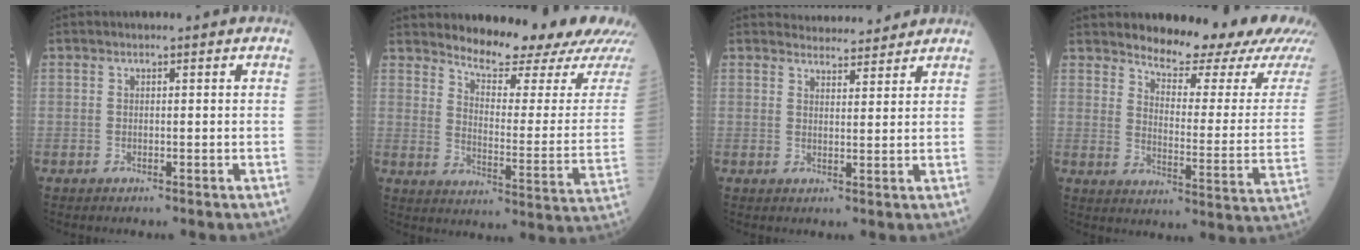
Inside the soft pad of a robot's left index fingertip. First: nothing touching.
{"total": 17.4, "force": [16.0, 1.6, 6.7], "torque": [-0.091, -0.072, 0.202]}
{"total": 6.5, "force": [6.4, 1.3, 0.7], "torque": [-0.006, 0.010, 0.080]}
{"total": 17.4, "force": [15.9, 2.4, 6.8], "torque": [-0.084, -0.071, 0.188]}